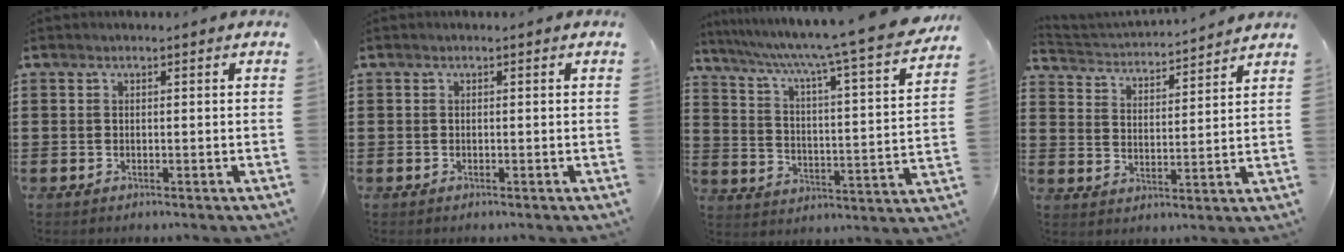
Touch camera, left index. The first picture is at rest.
{"total": 0.0}
{"total": 7.8, "force": [6.4, -0.8, 4.4], "torque": [-0.111, -0.057, 0.095]}
{"total": 2.9, "force": [2.9, 0.0, -0.1], "torque": [-0.020, -0.027, 0.043]}